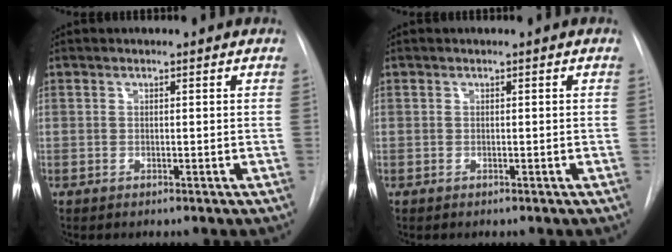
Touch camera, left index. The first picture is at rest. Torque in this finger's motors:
{"motor_torque": [0.18, 0.18, -0.01, -0.01]}